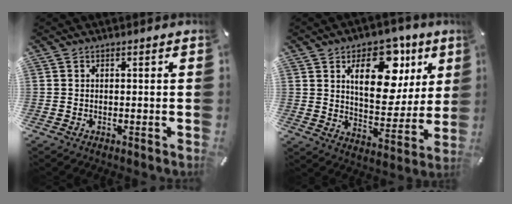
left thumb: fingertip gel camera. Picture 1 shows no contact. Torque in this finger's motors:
{"motor_torque": [1.10, 1.10, 1.82, -0.96, 0.20]}